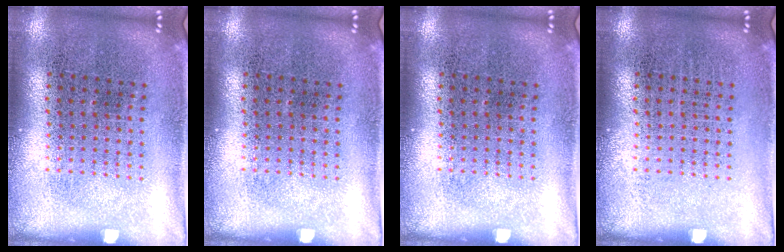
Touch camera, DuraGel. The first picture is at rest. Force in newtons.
{"total": 0.0}
{"total": 0.0}
{"total": 0.0}